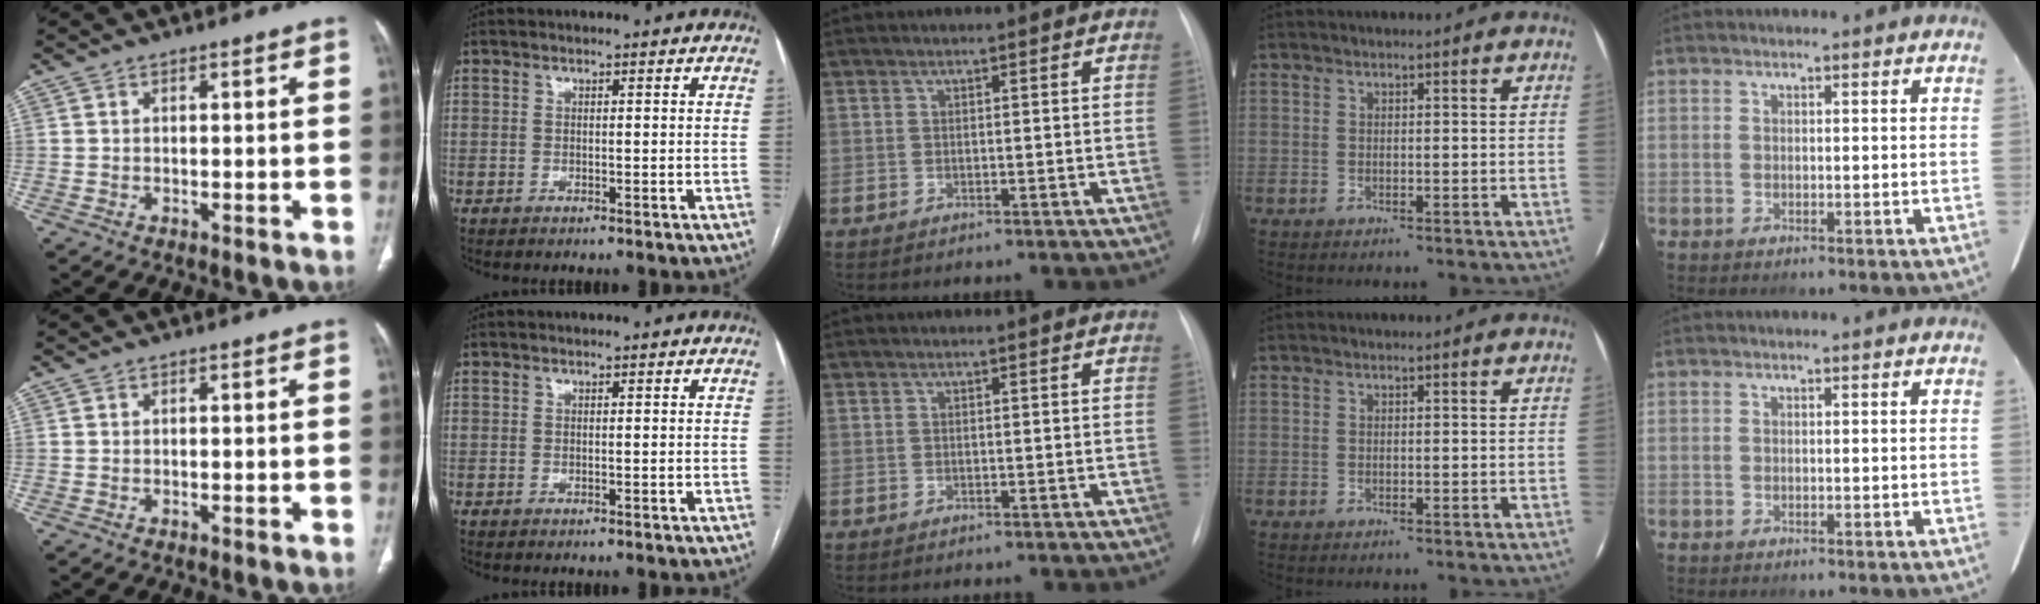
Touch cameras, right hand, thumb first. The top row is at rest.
{}